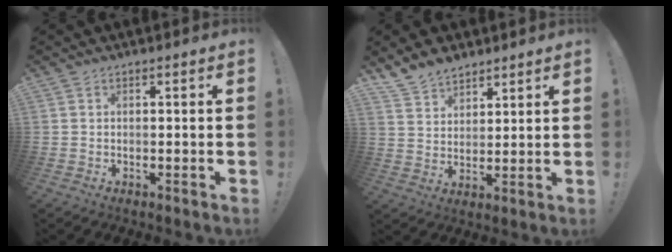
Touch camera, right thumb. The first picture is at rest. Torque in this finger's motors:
{"motor_torque": [-0.02, 0.02, 0.68, 0.55, 0.00]}